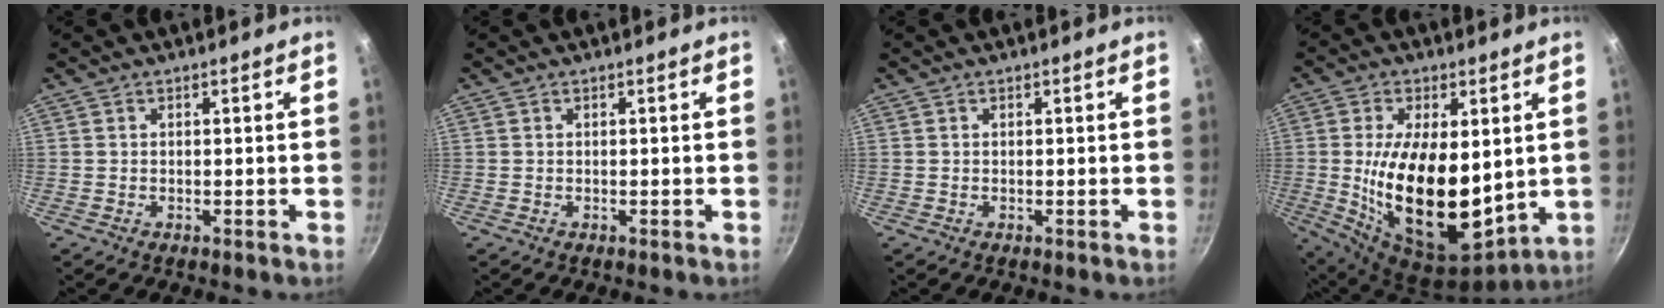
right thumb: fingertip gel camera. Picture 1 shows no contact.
{"total": 0.0}
{"total": 0.0}
{"total": 21.2, "force": [1.2, 11.0, 18.0], "torque": [-0.311, -0.033, 0.034]}